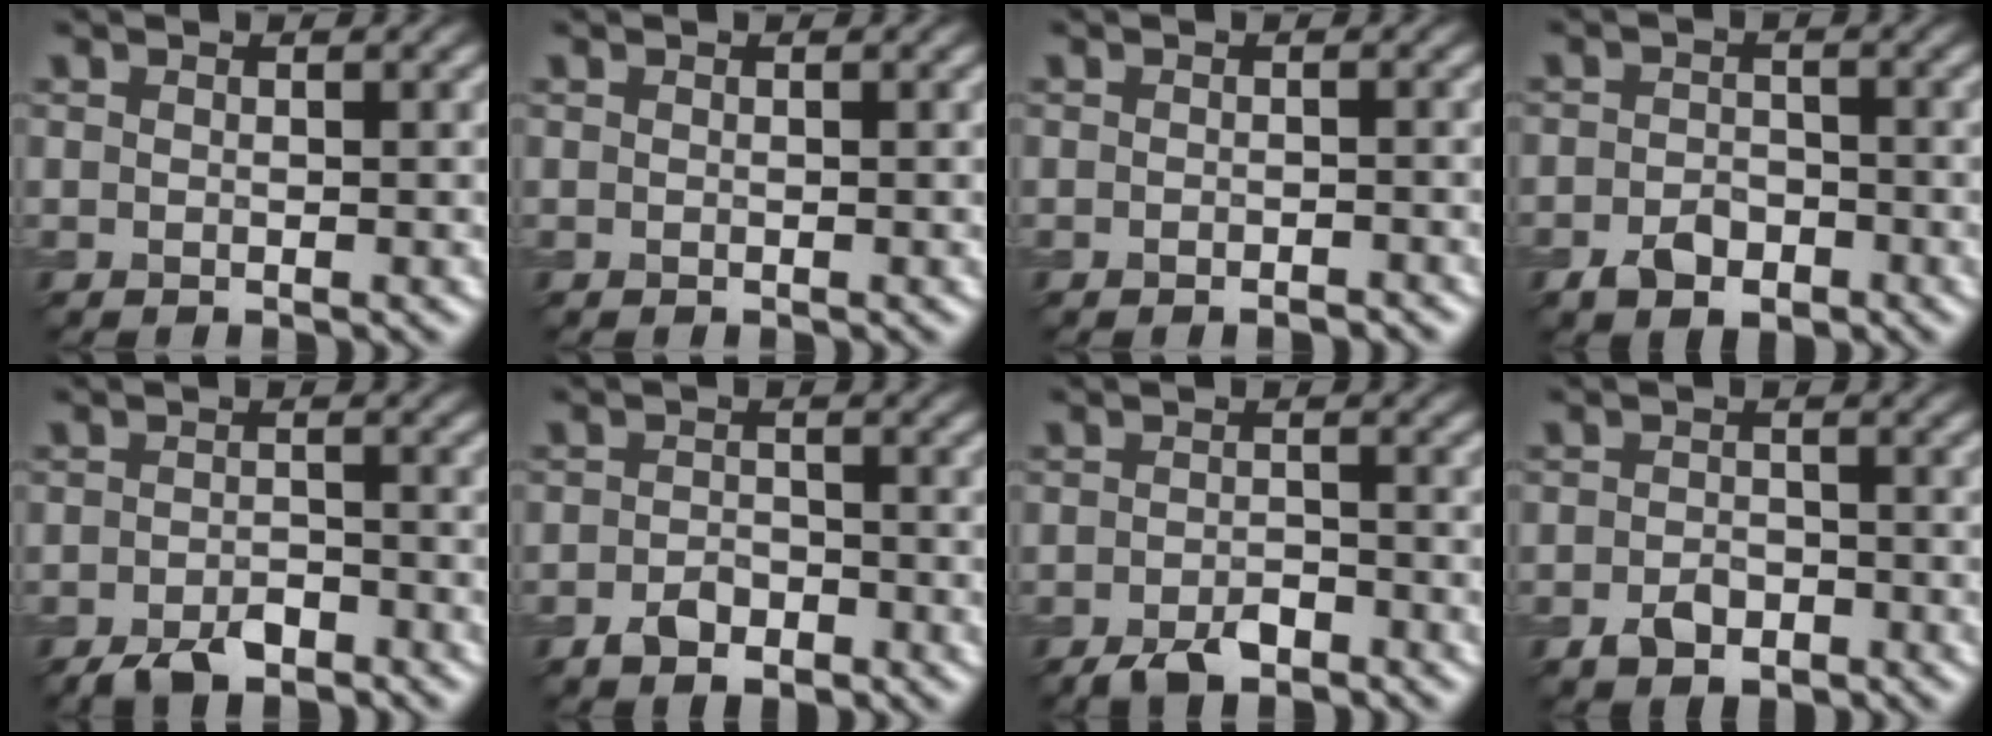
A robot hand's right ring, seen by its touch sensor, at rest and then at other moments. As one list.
[{"total": 0.0}, {"total": 1.0, "force": [-0.8, 0.3, 0.6], "torque": [-0.008, -0.002, -0.011]}, {"total": 2.9, "force": [-1.6, 1.9, 1.5], "torque": [-0.021, 0.002, -0.033]}, {"total": 3.3, "force": [-2.5, 1.4, 1.7], "torque": [-0.028, 0.000, -0.046]}, {"total": 2.5, "force": [-1.5, 1.5, 1.2], "torque": [-0.018, 0.004, -0.031]}, {"total": 3.0, "force": [-2.2, 1.2, 1.7], "torque": [-0.028, 0.001, -0.043]}, {"total": 2.5, "force": [-1.4, 1.7, 1.3], "torque": [-0.018, 0.002, -0.029]}]